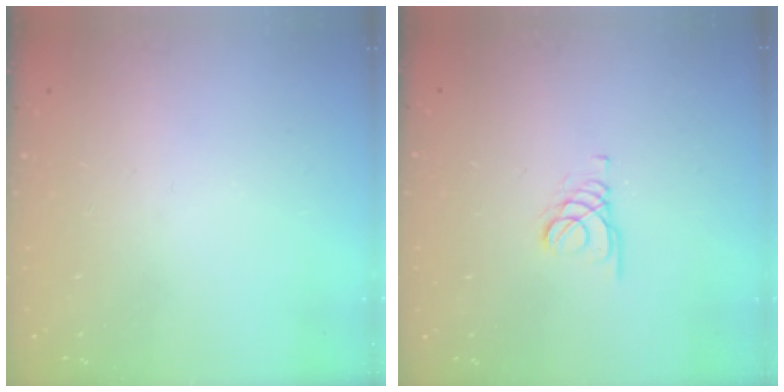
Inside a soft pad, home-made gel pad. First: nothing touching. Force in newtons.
{"total": 1.8, "press": 1.8, "slide": 0.2}